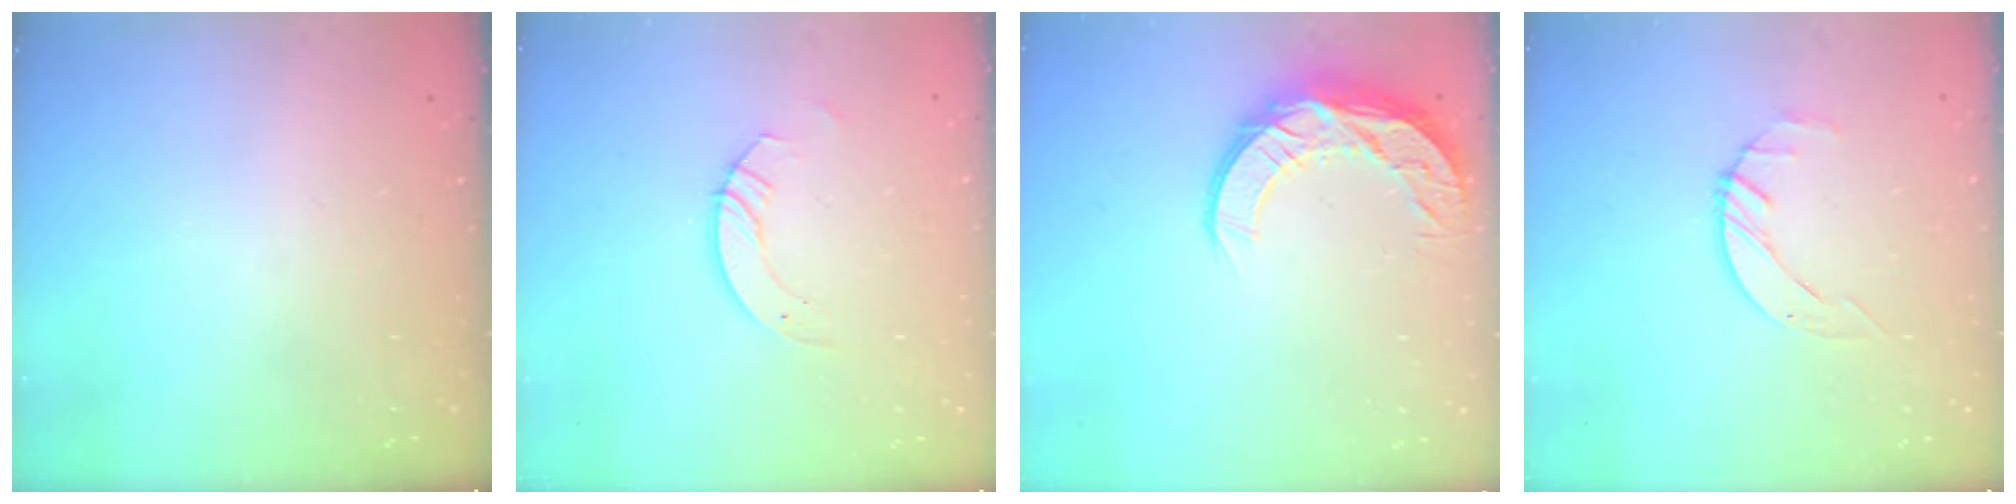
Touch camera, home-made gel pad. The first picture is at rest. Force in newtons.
{"total": 3.3, "press": 3.3, "slide": 0.2}
{"total": 11.3, "press": 11.3, "slide": 0.7}
{"total": 2.1, "press": 2.0, "slide": 0.3}